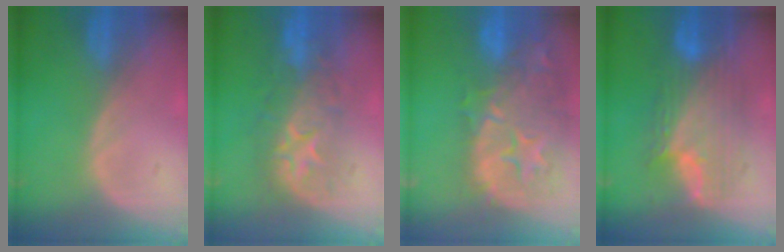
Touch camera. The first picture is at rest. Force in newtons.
{"total": 8.2, "press": 8.2, "slide": 0.5}
{"total": 15.3, "press": 12.2, "slide": 9.3}
{"total": 9.1, "press": 9.0, "slide": 0.5}